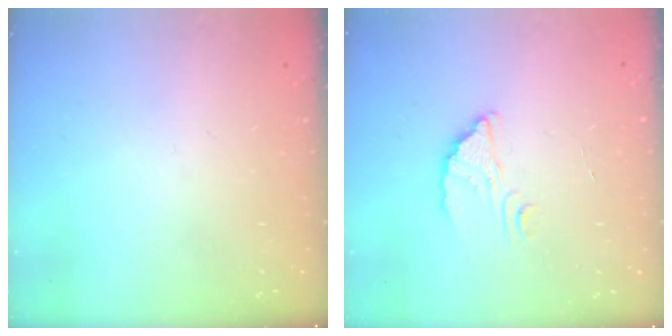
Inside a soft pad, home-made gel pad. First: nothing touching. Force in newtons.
{"total": 2.3, "press": 2.3, "slide": 0.0}